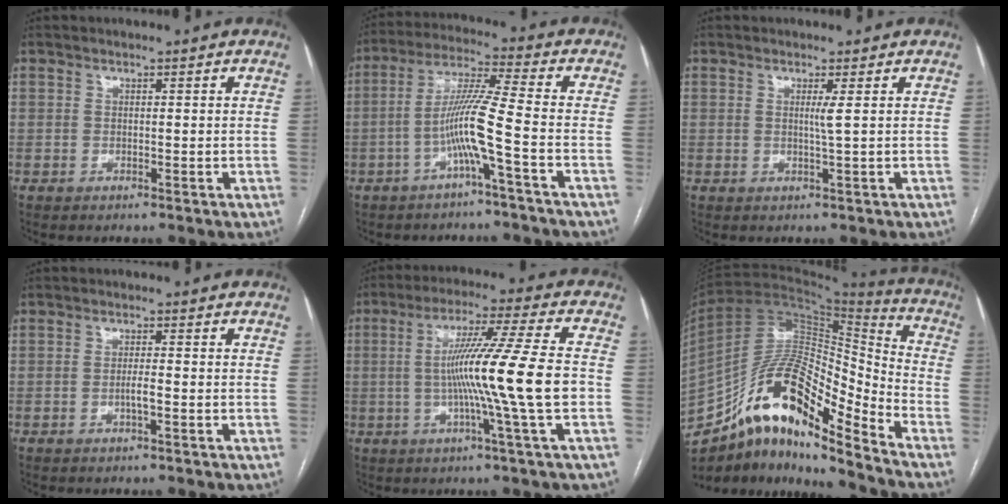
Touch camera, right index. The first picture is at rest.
{"total": 8.7, "force": [-3.2, -1.4, 8.0], "torque": [-0.159, 0.015, -0.064]}
{"total": 1.5, "force": [0.2, -0.5, 1.3], "torque": [-0.027, -0.004, 0.005]}
{"total": 1.8, "force": [-0.7, 0.1, 1.7], "torque": [-0.030, 0.000, -0.014]}
{"total": 14.0, "force": [-1.7, -2.4, 13.7], "torque": [-0.236, -0.006, -0.033]}
{"total": 19.7, "force": [-13.1, 5.0, 13.9], "torque": [-0.263, 0.036, -0.229]}